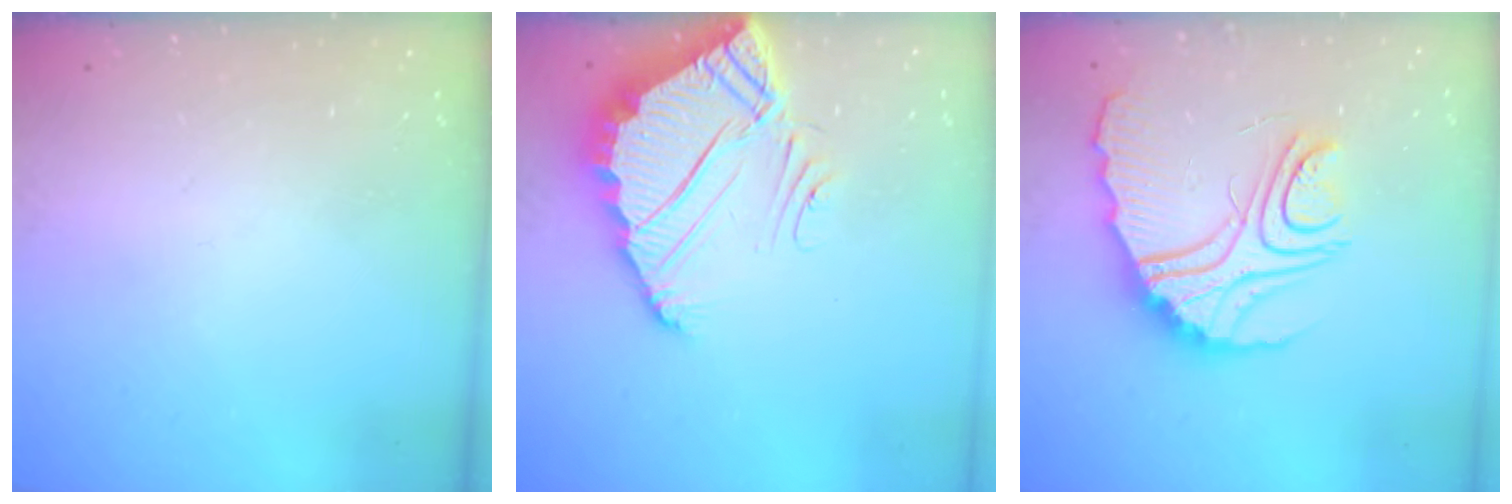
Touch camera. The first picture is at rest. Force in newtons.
{"total": 7.2, "press": 7.2, "slide": 0.4}
{"total": 15.5, "press": 15.4, "slide": 1.5}